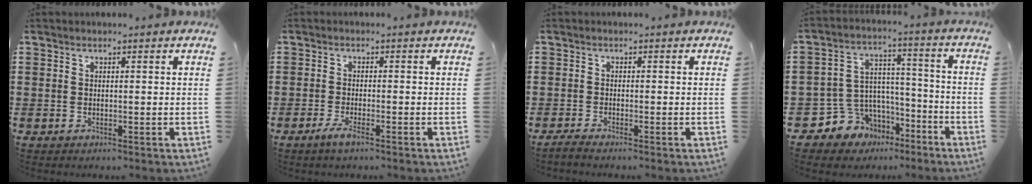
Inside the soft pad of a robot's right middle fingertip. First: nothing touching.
{"total": 2.2, "force": [-1.3, 0.4, 1.7], "torque": [-0.036, -0.007, -0.026]}
{"total": 1.0, "force": [-0.8, -0.1, 0.4], "torque": [-0.009, -0.004, -0.016]}
{"total": 6.7, "force": [-3.9, 5.4, -0.3], "torque": [-0.029, 0.002, -0.073]}